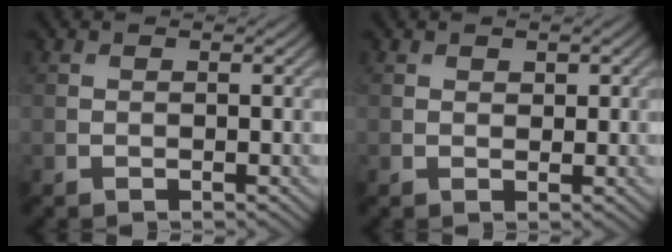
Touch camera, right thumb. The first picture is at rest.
{"total": 0.9, "force": [0.6, 0.6, 0.4], "torque": [-0.006, -0.003, 0.012]}